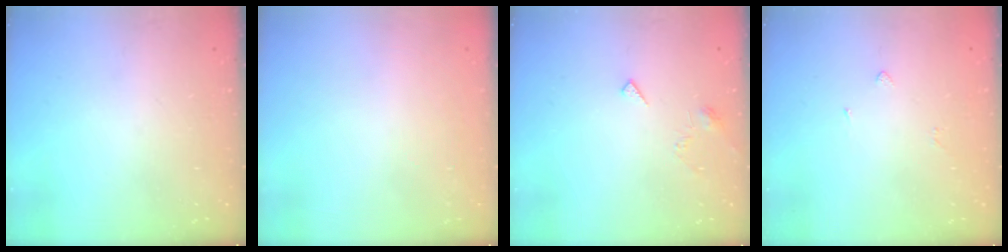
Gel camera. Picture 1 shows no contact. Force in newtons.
{"total": 2.0, "press": 2.0, "slide": 0.1}
{"total": 5.2, "press": 5.2, "slide": 0.5}
{"total": 1.9, "press": 1.8, "slide": 0.6}